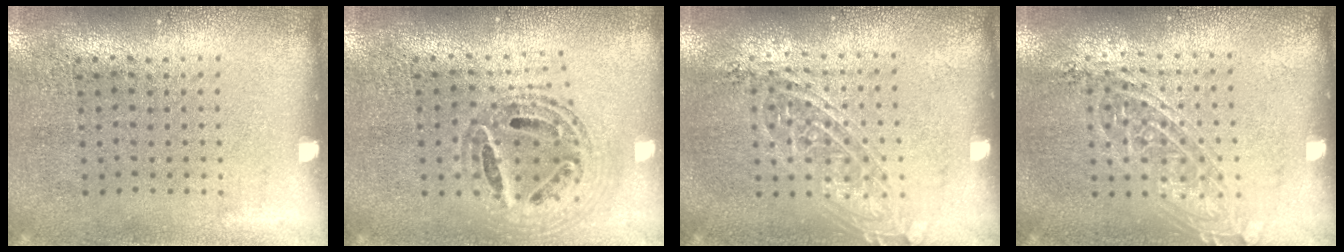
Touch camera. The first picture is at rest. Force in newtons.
{"total": 0.9, "press": 0.9, "slide": 0.2}
{"total": 1.5, "press": 1.3, "slide": 0.6}
{"total": 1.5, "press": 1.3, "slide": 0.6}